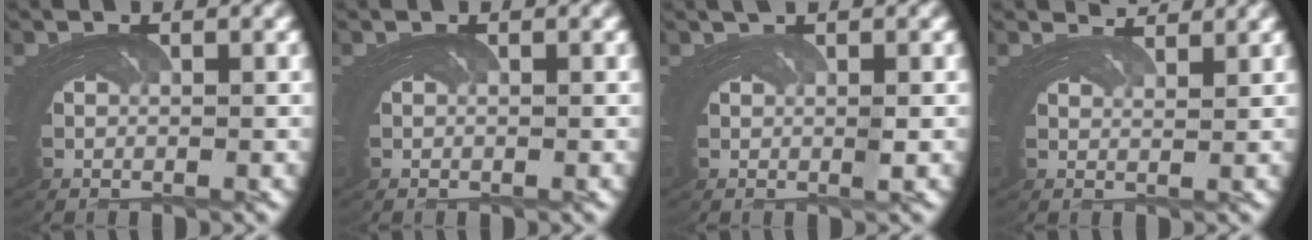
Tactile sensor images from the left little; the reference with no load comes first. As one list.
[{"total": 0.0}, {"total": 1.6, "force": [1.0, -1.2, -0.5], "torque": [0.020, 0.012, 0.009]}, {"total": 2.8, "force": [2.5, -1.2, -0.5], "torque": [0.016, 0.015, 0.034]}]